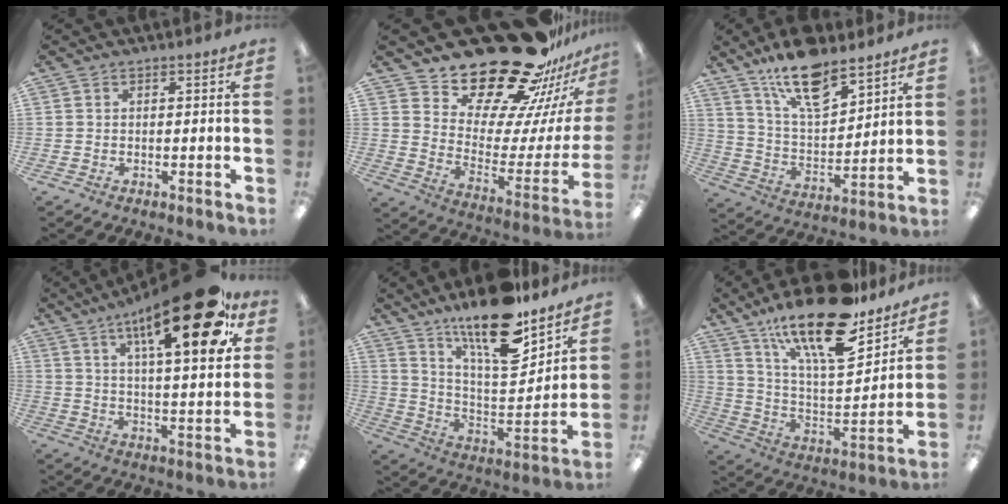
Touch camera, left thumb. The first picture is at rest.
{"total": 26.2, "force": [21.3, 10.5, 11.2], "torque": [-0.166, -0.158, 0.375]}
{"total": 16.1, "force": [11.8, 6.1, 9.1], "torque": [-0.159, -0.060, 0.204]}
{"total": 25.2, "force": [13.6, 7.4, 19.9], "torque": [-0.294, -0.064, 0.207]}
{"total": 18.7, "force": [14.5, 5.3, 10.5], "torque": [-0.179, -0.108, 0.246]}
{"total": 23.7, "force": [17.0, 7.7, 14.6], "torque": [-0.247, -0.104, 0.287]}